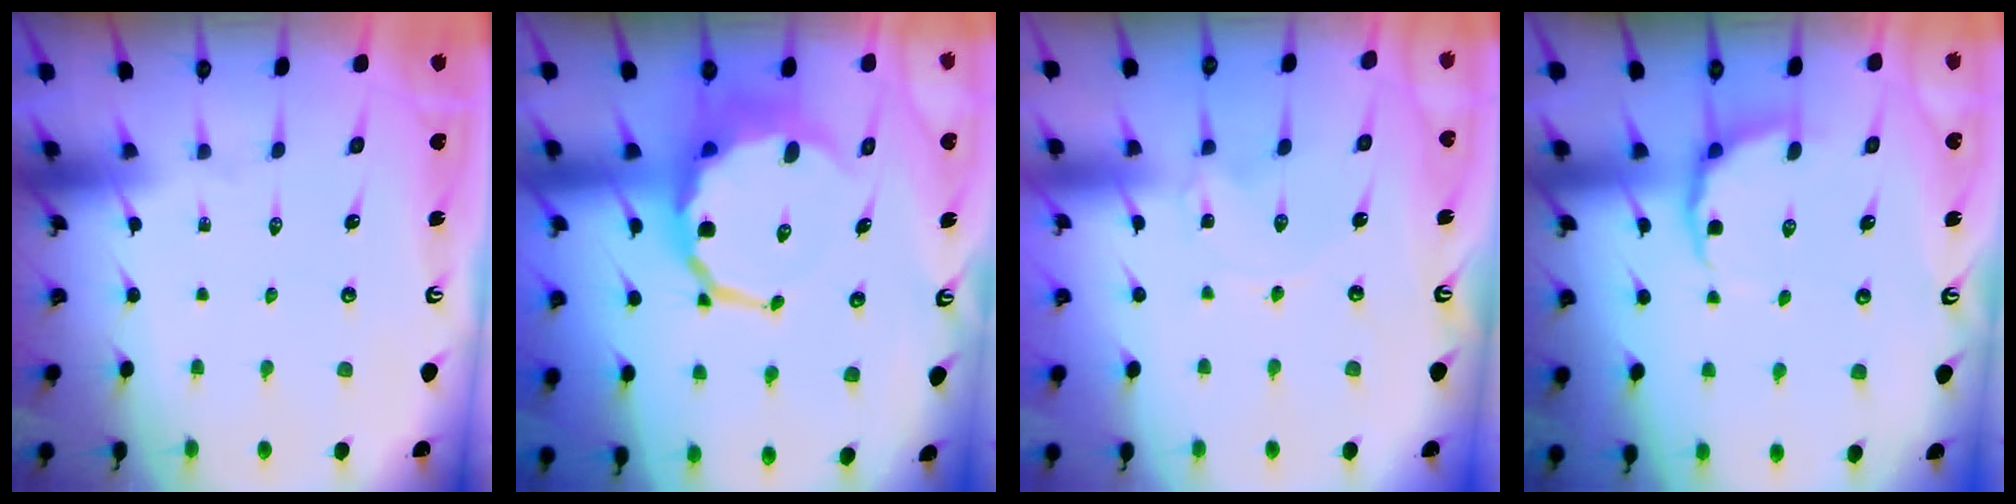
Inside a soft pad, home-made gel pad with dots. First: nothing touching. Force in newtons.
{"total": 8.6, "press": 8.3, "slide": 2.3}
{"total": 2.0, "press": 2.0, "slide": 0.3}
{"total": 4.4, "press": 3.6, "slide": 2.5}